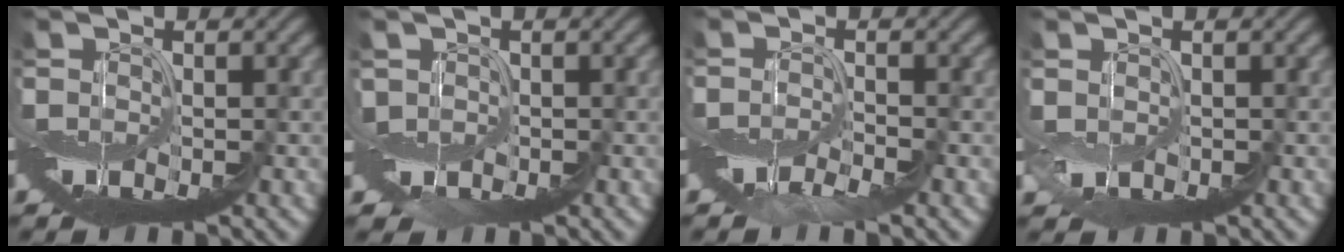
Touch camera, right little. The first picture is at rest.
{"total": 2.1, "force": [0.2, 1.6, 1.4], "torque": [-0.008, 0.012, 0.010]}
{"total": 1.3, "force": [-1.2, -0.4, -0.1], "torque": [-0.004, 0.000, -0.026]}
{"total": 0.9, "force": [0.8, 0.2, 0.3], "torque": [-0.009, -0.001, 0.013]}